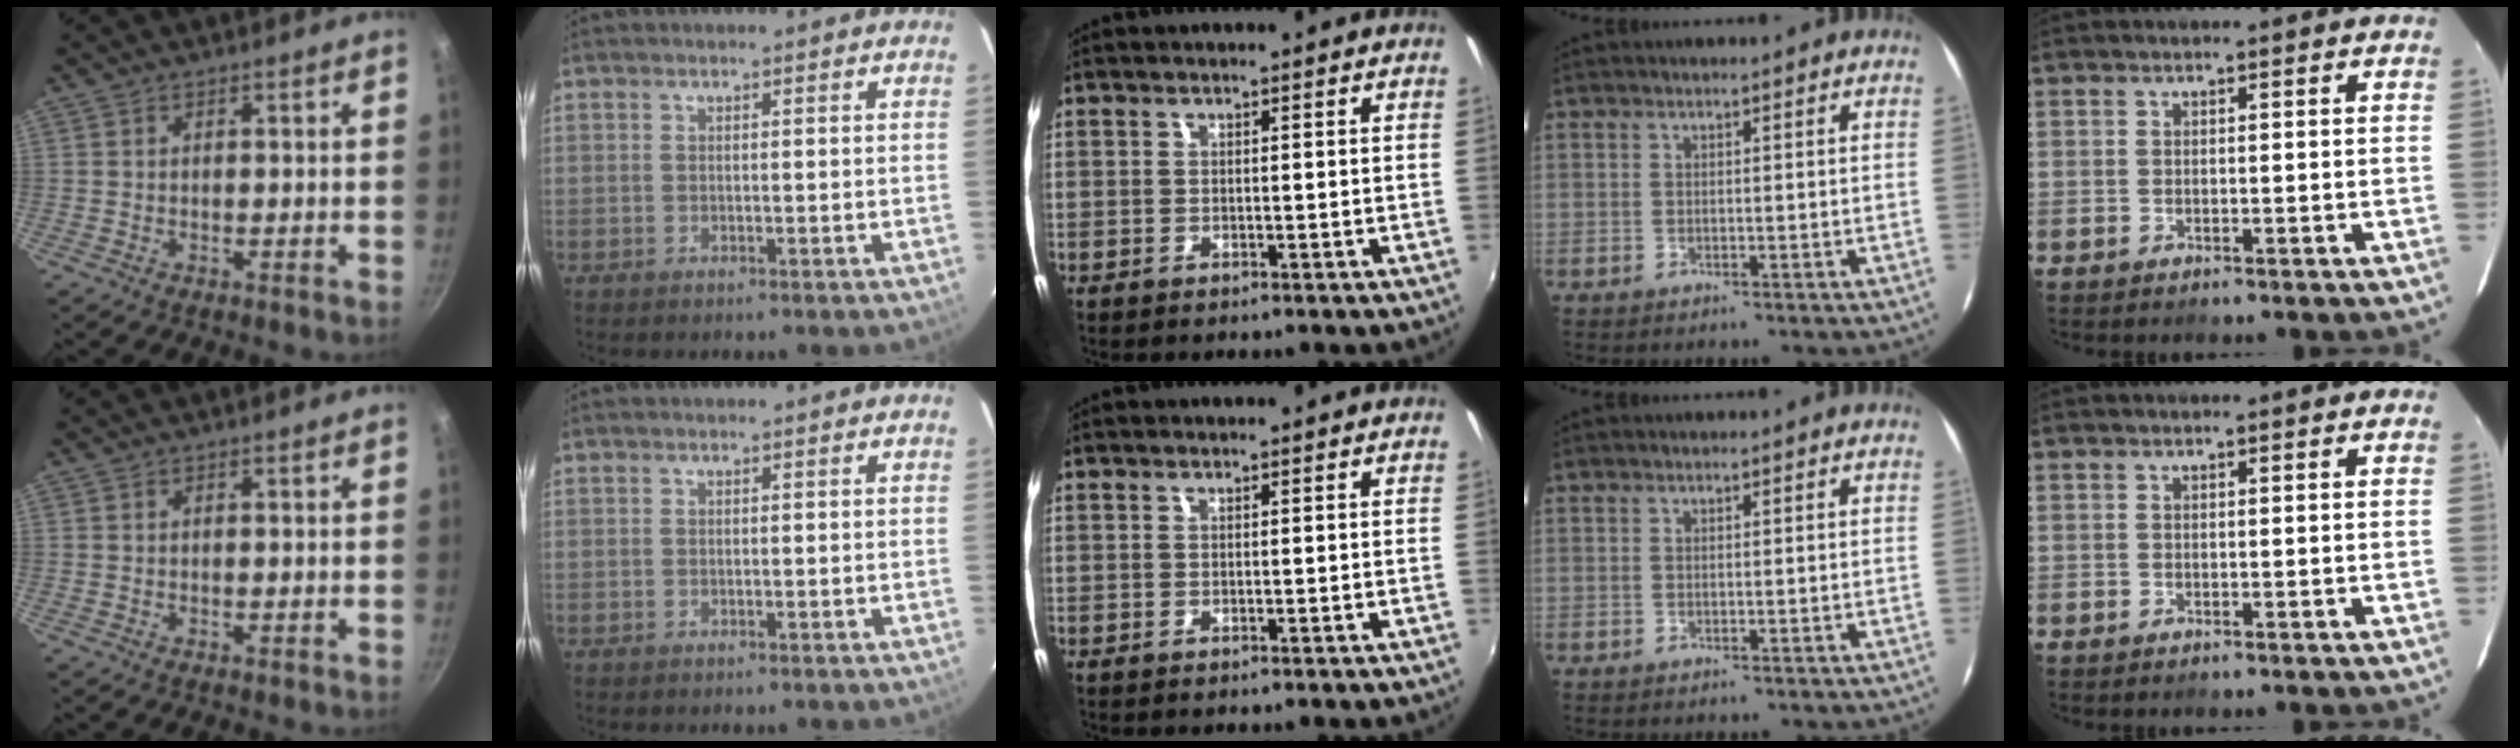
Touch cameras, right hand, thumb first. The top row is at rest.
{}